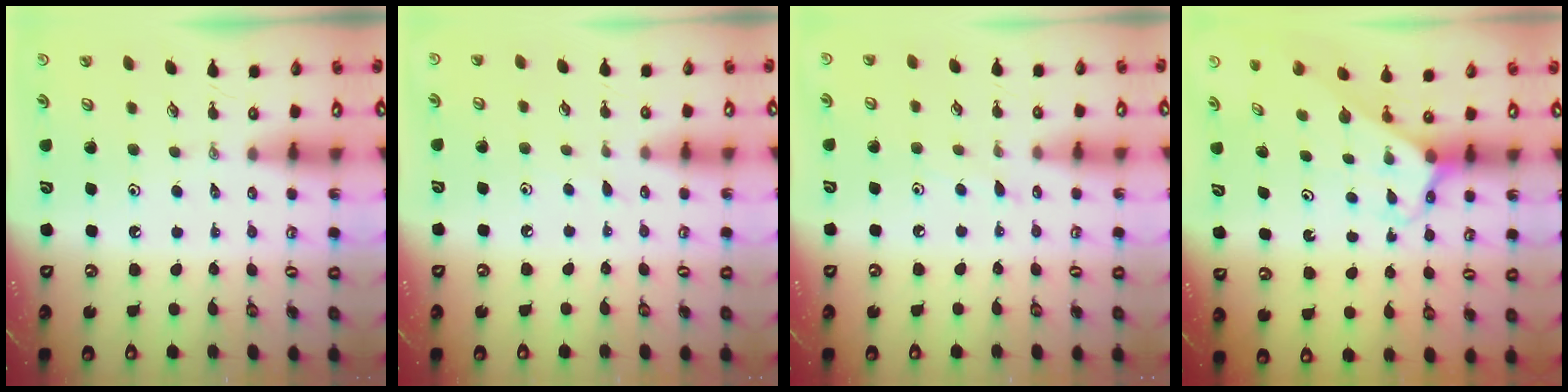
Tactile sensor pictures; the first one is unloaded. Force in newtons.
{"total": 2.9, "press": 2.9, "slide": 0.4}
{"total": 5.3, "press": 5.2, "slide": 0.6}
{"total": 2.5, "press": 2.5, "slide": 0.2}